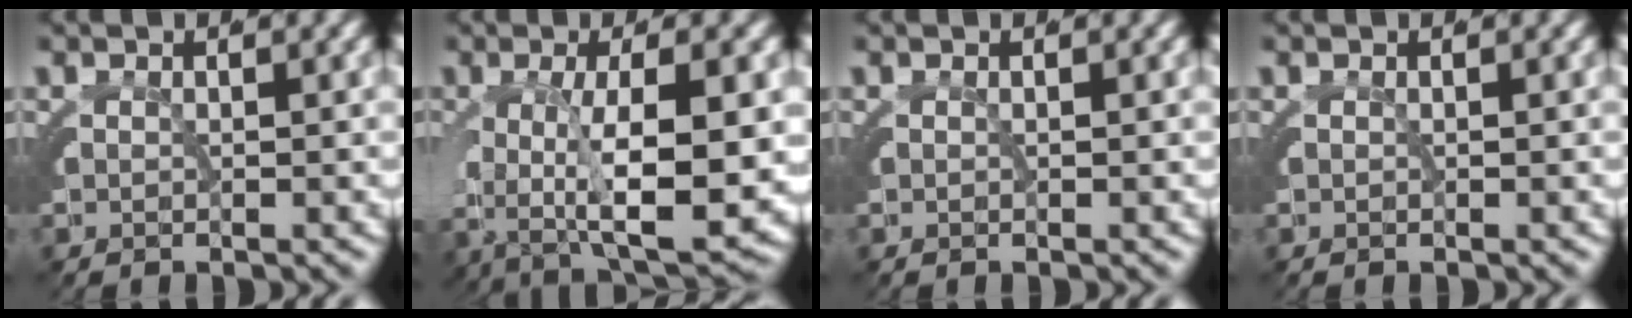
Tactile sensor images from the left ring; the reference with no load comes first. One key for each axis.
{"total": 7.4, "fx": -0.3, "fy": 2.5, "fz": 7.0, "tx": -0.108, "ty": -0.008, "tz": 0.007}
{"total": 0.0}
{"total": 0.0}